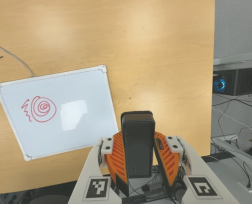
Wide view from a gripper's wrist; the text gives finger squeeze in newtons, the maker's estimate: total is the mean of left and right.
{"total": 7.6, "left": 6.9, "right": 8.3}